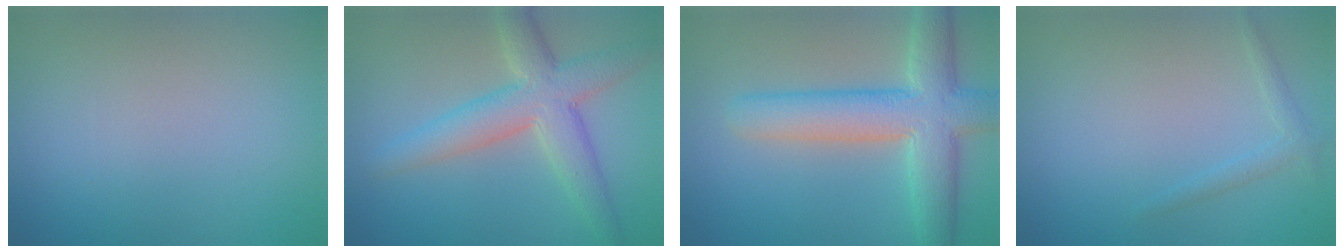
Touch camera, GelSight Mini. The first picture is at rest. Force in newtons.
{"total": 5.6, "press": 5.6, "slide": 0.2}
{"total": 7.5, "press": 7.5, "slide": 0.2}
{"total": 1.2, "press": 1.2, "slide": 0.1}